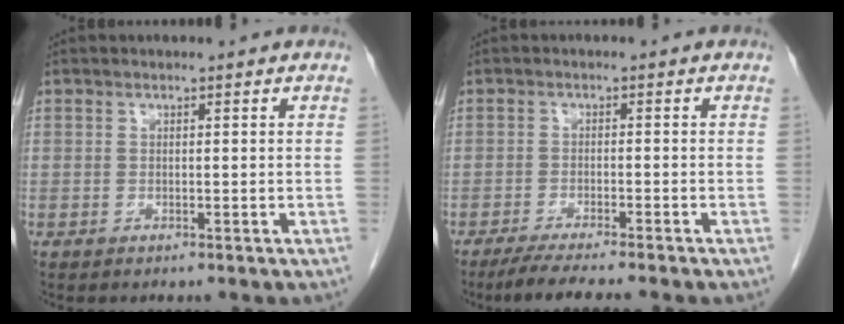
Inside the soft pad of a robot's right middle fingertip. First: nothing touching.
{"total": 6.8, "force": [-5.8, -0.4, 3.6], "torque": [-0.048, -0.018, -0.093]}